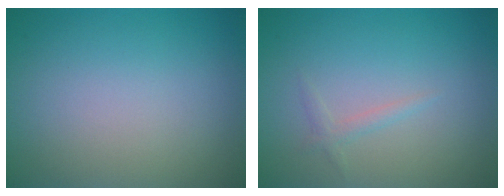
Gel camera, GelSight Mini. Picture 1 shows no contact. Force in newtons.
{"total": 0.9, "press": 0.9, "slide": 0.1}